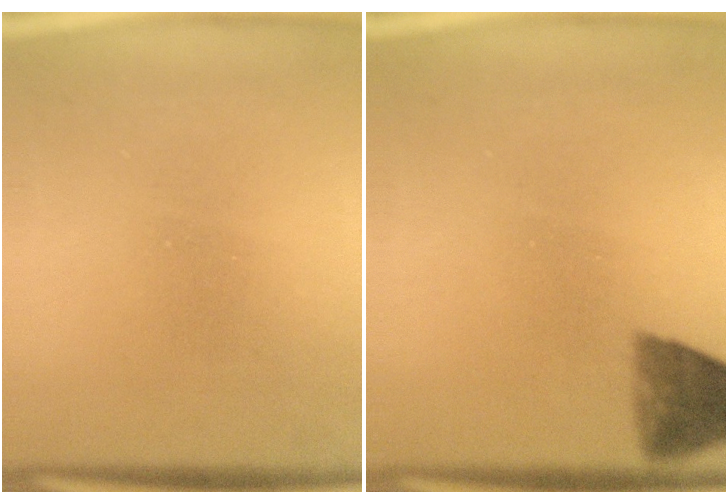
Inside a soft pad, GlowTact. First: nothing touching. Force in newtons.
{"total": 3.5}